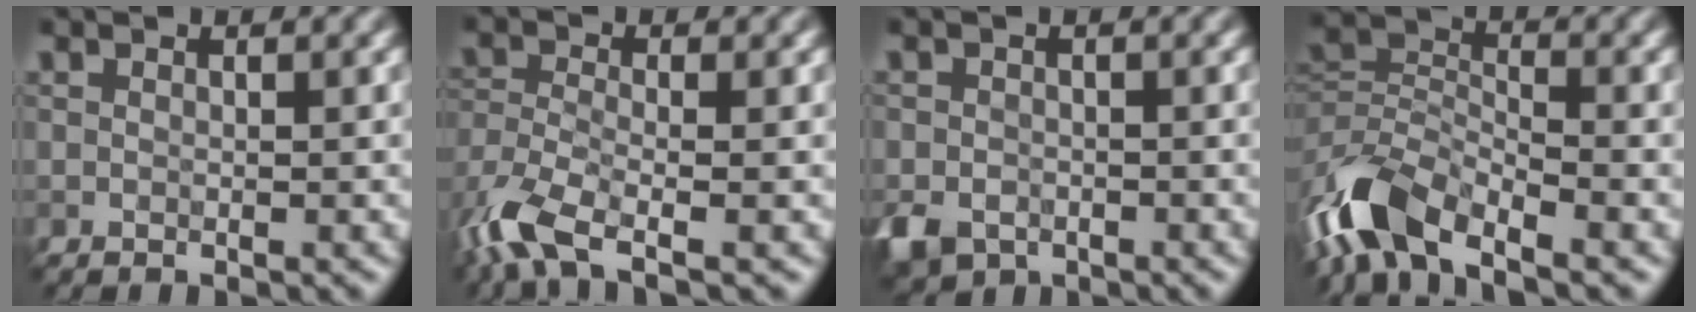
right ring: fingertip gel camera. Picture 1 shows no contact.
{"total": 6.5, "force": [-4.0, 2.4, 4.5], "torque": [-0.107, -0.016, -0.091]}
{"total": 3.5, "force": [-2.0, 2.5, 1.6], "torque": [-0.028, -0.007, -0.043]}
{"total": 7.6, "force": [-4.9, 3.3, 4.8], "torque": [-0.099, 0.002, -0.110]}